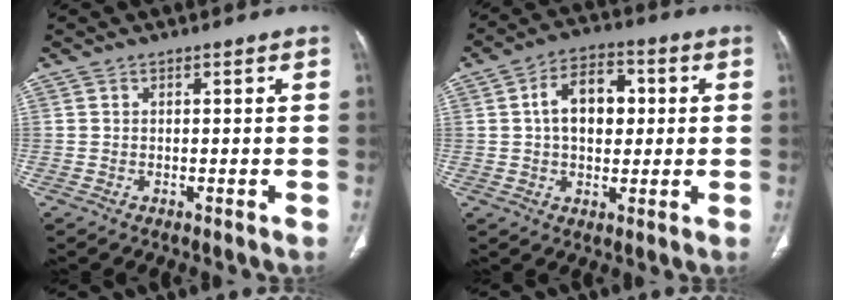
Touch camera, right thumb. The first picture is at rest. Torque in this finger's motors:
{"motor_torque": [0.23, 2.31, 0.54, -0.60, 0.21]}